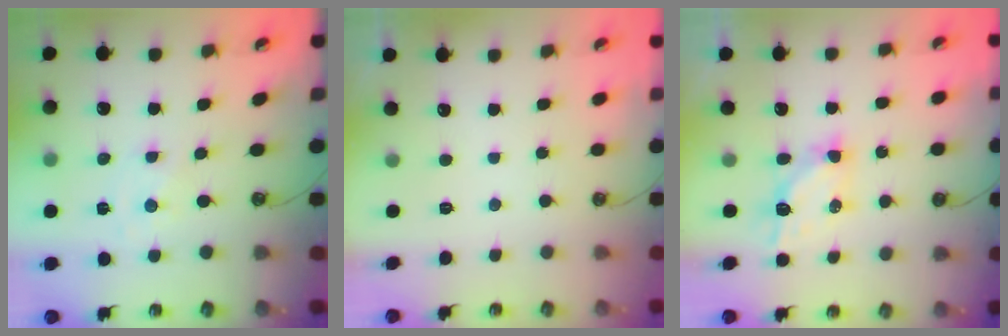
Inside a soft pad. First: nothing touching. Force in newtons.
{"total": 0.0}
{"total": 5.8, "press": 5.8, "slide": 0.2}